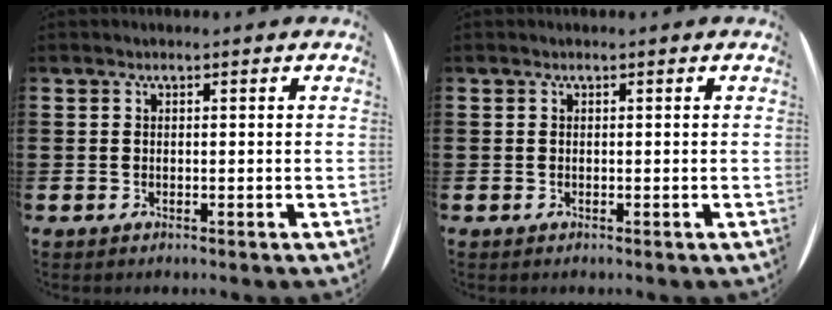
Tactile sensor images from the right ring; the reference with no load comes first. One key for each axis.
{"total": 0.0}